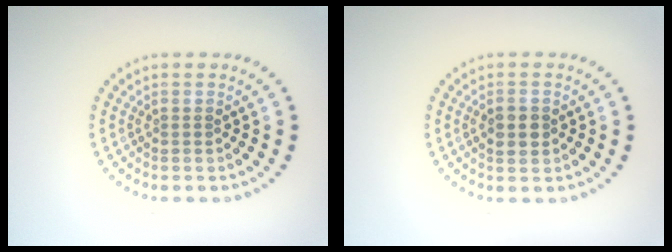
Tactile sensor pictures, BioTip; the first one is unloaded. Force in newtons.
{"total": 2.4, "press": 2.4, "slide": 0.0}